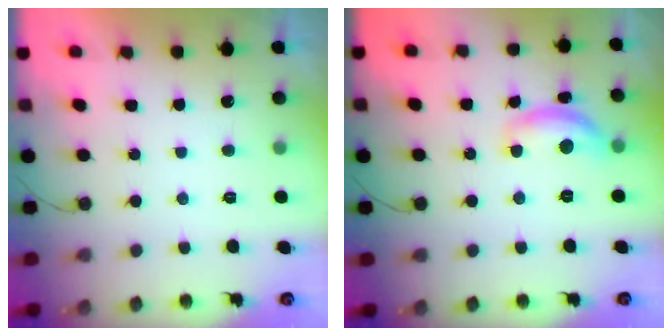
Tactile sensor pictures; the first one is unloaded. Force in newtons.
{"total": 11.3, "press": 11.3, "slide": 0.8}